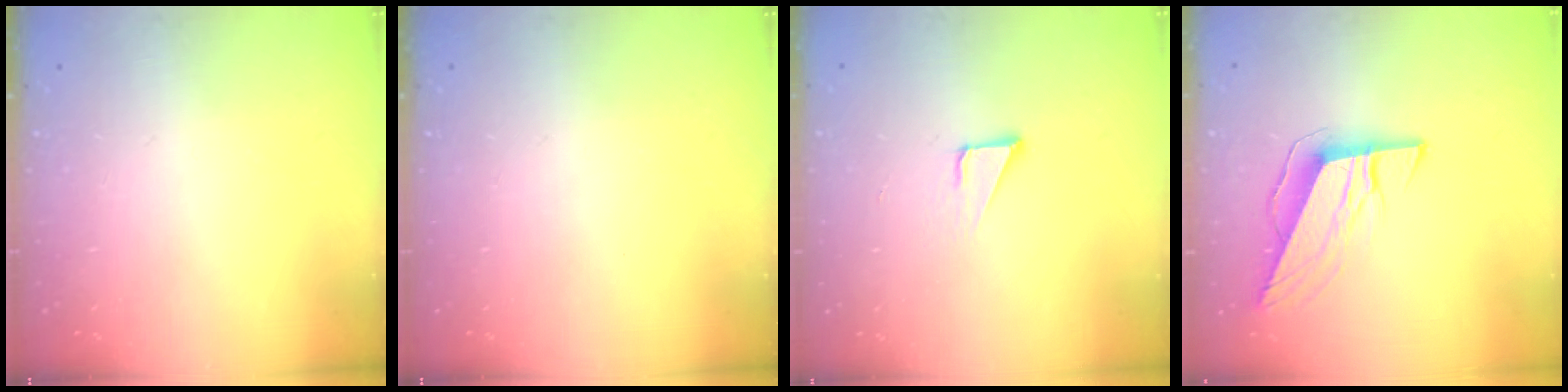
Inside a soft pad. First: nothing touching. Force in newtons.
{"total": 0.0}
{"total": 2.1, "press": 2.1, "slide": 0.0}
{"total": 10.0, "press": 9.7, "slide": 2.5}